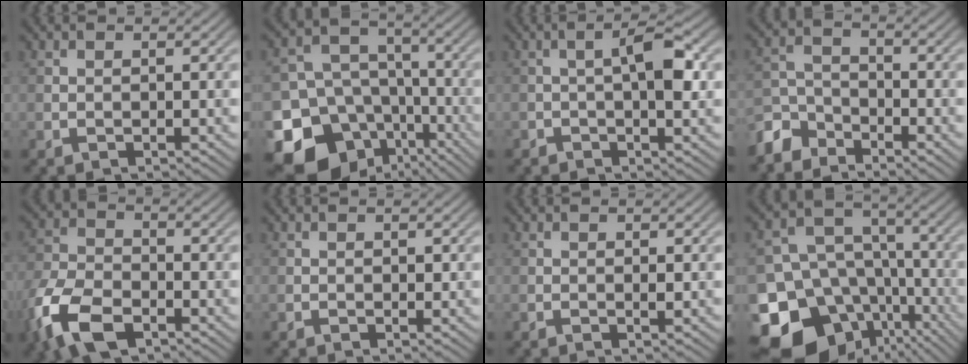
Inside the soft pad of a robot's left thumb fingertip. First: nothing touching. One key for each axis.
{"total": 17.9, "fx": -9.5, "fy": 14.1, "fz": 5.8, "tx": -0.151, "ty": -0.060, "tz": -0.147}
{"total": 3.8, "fx": -0.4, "fy": 1.0, "fz": 3.7, "tx": -0.062, "ty": 0.011, "tz": -0.014}
{"total": 5.0, "fx": -4.2, "fy": 2.4, "fz": 1.3, "tx": -0.033, "ty": -0.002, "tz": -0.100}
{"total": 11.0, "fx": -6.1, "fy": 5.7, "fz": 7.2, "tx": -0.178, "ty": -0.024, "tz": -0.127}
{"total": 0.5, "fx": -0.1, "fy": 0.3, "fz": 0.4, "tx": -0.005, "ty": -0.002, "tz": -0.001}
{"total": 0.6, "fx": 0.0, "fy": 0.1, "fz": 0.6, "tx": -0.011, "ty": -0.001, "tz": -0.002}
{"total": 19.7, "fx": -10.6, "fy": 14.9, "fz": 7.4, "tx": -0.181, "ty": -0.056, "tz": -0.153}